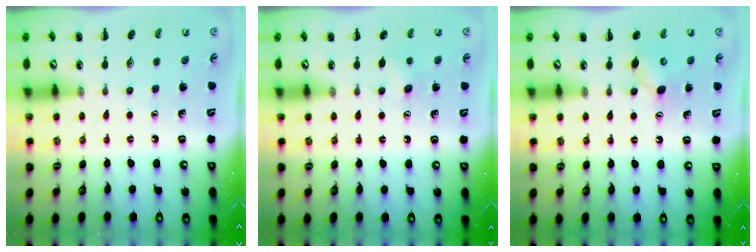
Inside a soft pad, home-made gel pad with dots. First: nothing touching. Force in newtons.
{"total": 3.0, "press": 2.9, "slide": 0.8}
{"total": 6.6, "press": 6.5, "slide": 1.5}